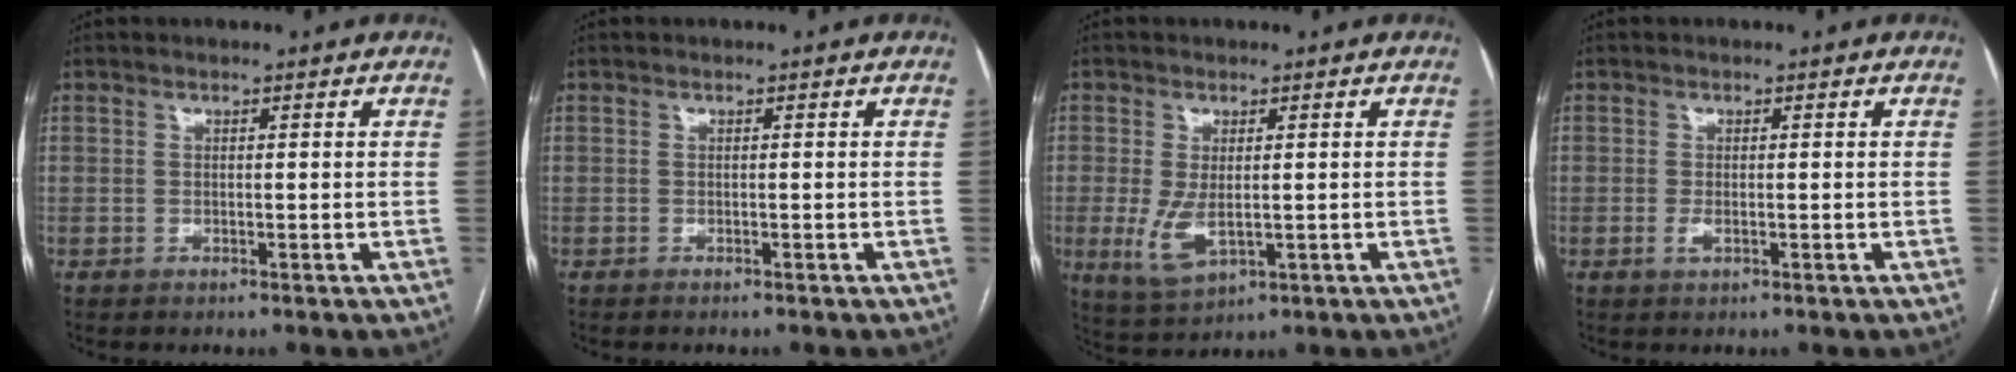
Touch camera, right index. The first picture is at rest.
{"total": 1.0, "force": [-0.9, 0.1, 0.5], "torque": [-0.007, -0.002, -0.012]}
{"total": 5.5, "force": [-0.6, 2.4, 4.9], "torque": [-0.109, -0.018, 0.003]}
{"total": 1.1, "force": [-0.3, 0.4, 1.0], "torque": [-0.023, -0.004, -0.002]}